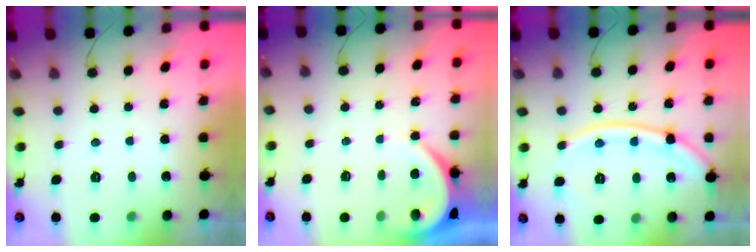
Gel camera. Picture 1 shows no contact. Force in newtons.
{"total": 3.9, "press": 3.9, "slide": 0.6}
{"total": 14.4, "press": 14.4, "slide": 1.0}